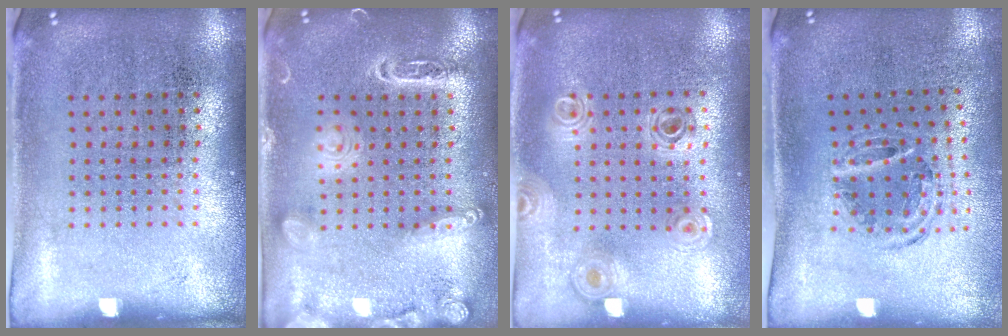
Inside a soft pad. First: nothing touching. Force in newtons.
{"total": 1.8, "press": 1.8, "slide": 0.1}
{"total": 0.9, "press": 0.9, "slide": 0.1}
{"total": 0.9, "press": 0.9, "slide": 0.2}